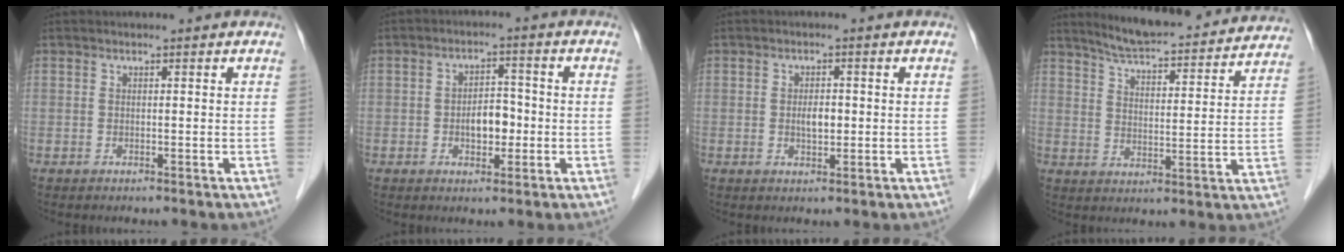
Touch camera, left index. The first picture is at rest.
{"total": 4.6, "force": [-1.3, 2.6, 3.6], "torque": [-0.062, 0.008, -0.018]}
{"total": 2.4, "force": [-0.3, 1.2, 2.1], "torque": [-0.040, -0.002, -0.004]}
{"total": 20.3, "force": [18.8, 2.5, 7.1], "torque": [-0.101, -0.010, 0.248]}